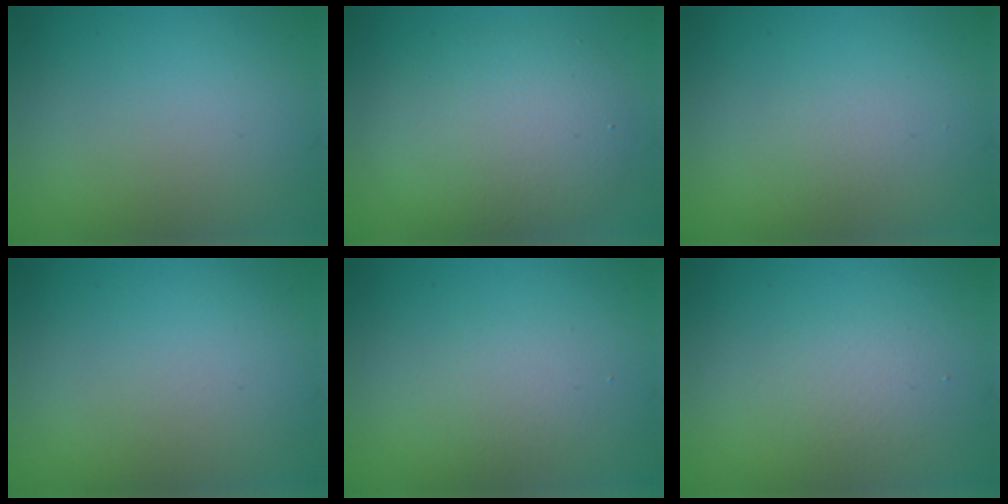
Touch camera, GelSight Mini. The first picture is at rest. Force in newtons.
{"total": 5.5, "press": 5.5, "slide": 0.3}
{"total": 0.7, "press": 0.7, "slide": 0.1}
{"total": 0.0}
{"total": 1.6, "press": 1.6, "slide": 0.0}
{"total": 1.6, "press": 1.6, "slide": 0.3}